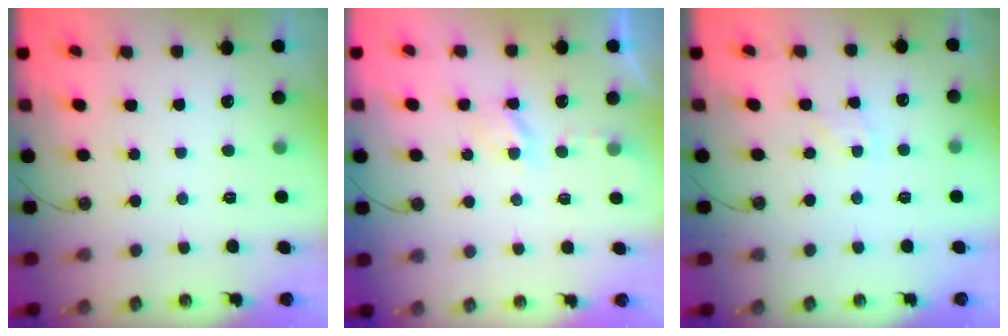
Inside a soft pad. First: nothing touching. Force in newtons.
{"total": 3.7, "press": 3.6, "slide": 0.7}
{"total": 2.3, "press": 2.2, "slide": 0.4}